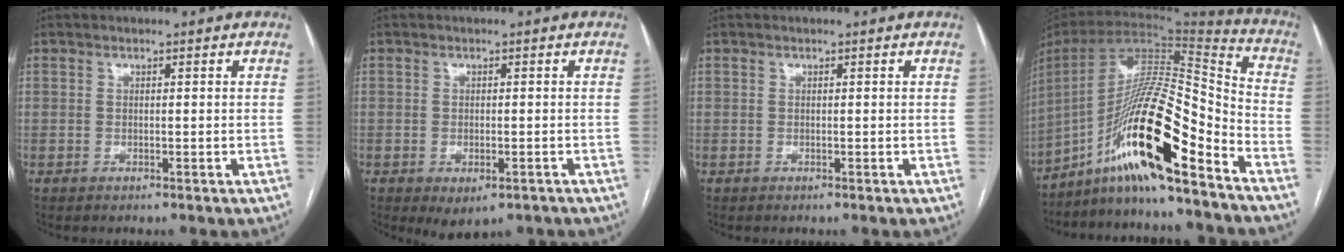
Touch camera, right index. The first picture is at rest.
{"total": 4.1, "force": [-2.4, 2.0, 2.6], "torque": [-0.034, -0.005, -0.024]}
{"total": 0.0}
{"total": 21.5, "force": [-12.9, 1.9, 17.1], "torque": [-0.319, 0.003, -0.231]}